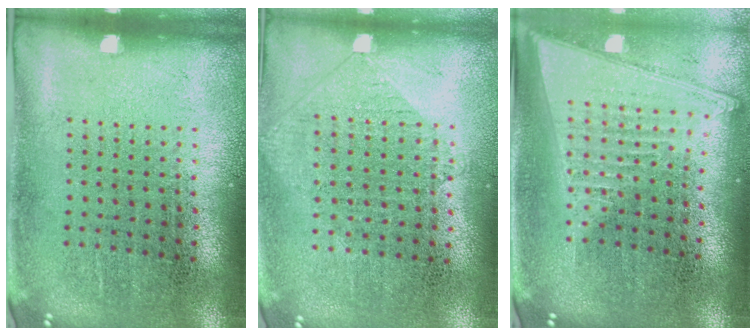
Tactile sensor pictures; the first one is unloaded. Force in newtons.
{"total": 1.0, "press": 0.9, "slide": 0.4}
{"total": 2.1, "press": 1.8, "slide": 1.2}